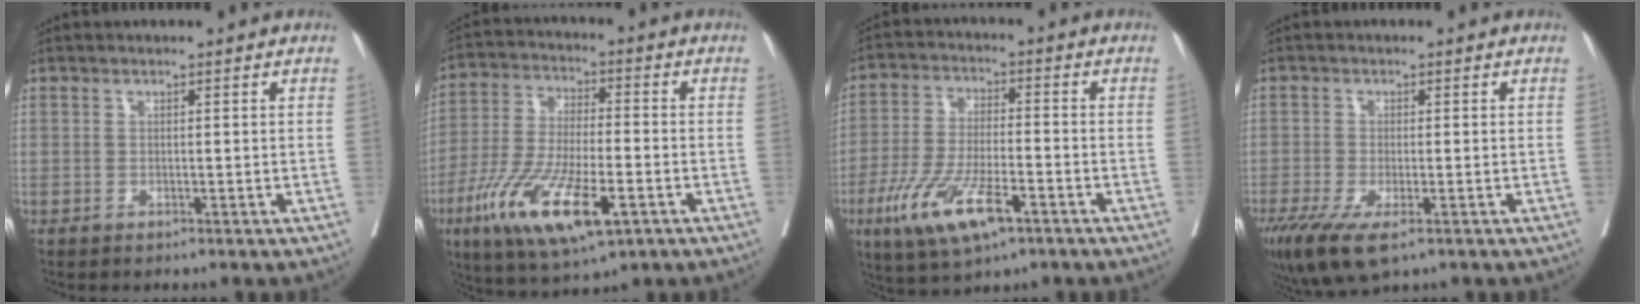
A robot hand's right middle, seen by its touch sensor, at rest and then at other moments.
{"total": 15.3, "force": [-6.7, 4.1, 13.1], "torque": [-0.262, -0.025, -0.111]}
{"total": 11.8, "force": [-5.8, 3.1, 9.8], "torque": [-0.202, -0.018, -0.099]}
{"total": 9.1, "force": [-5.5, 2.8, 6.7], "torque": [-0.119, -0.025, -0.092]}